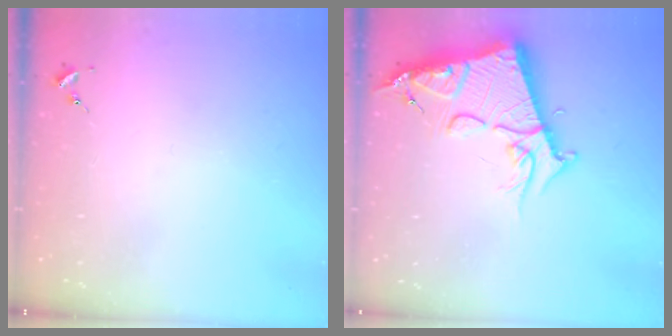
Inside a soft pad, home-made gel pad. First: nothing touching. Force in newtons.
{"total": 18.5, "press": 18.4, "slide": 1.8}